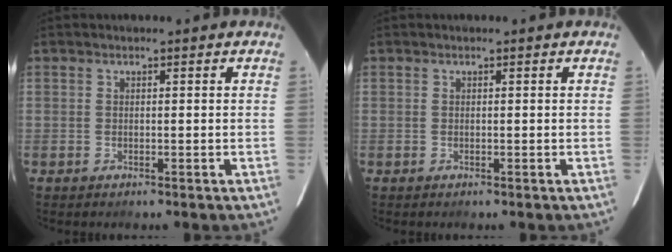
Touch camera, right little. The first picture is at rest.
{"total": 0.0}